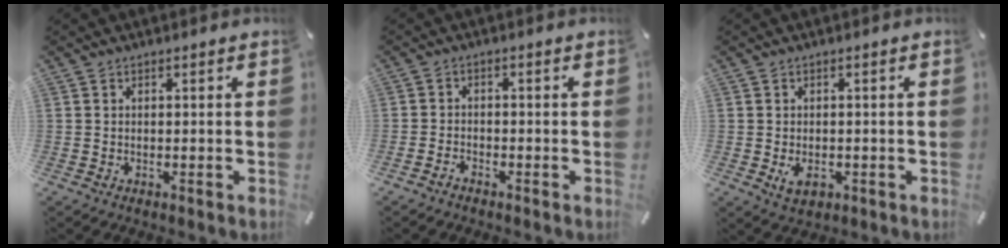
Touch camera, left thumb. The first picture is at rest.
{"total": 1.6, "force": [-1.5, 0.5, 0.3], "torque": [-0.009, 0.005, -0.031]}
{"total": 3.4, "force": [-0.9, 2.4, 2.2], "torque": [-0.044, -0.006, -0.017]}